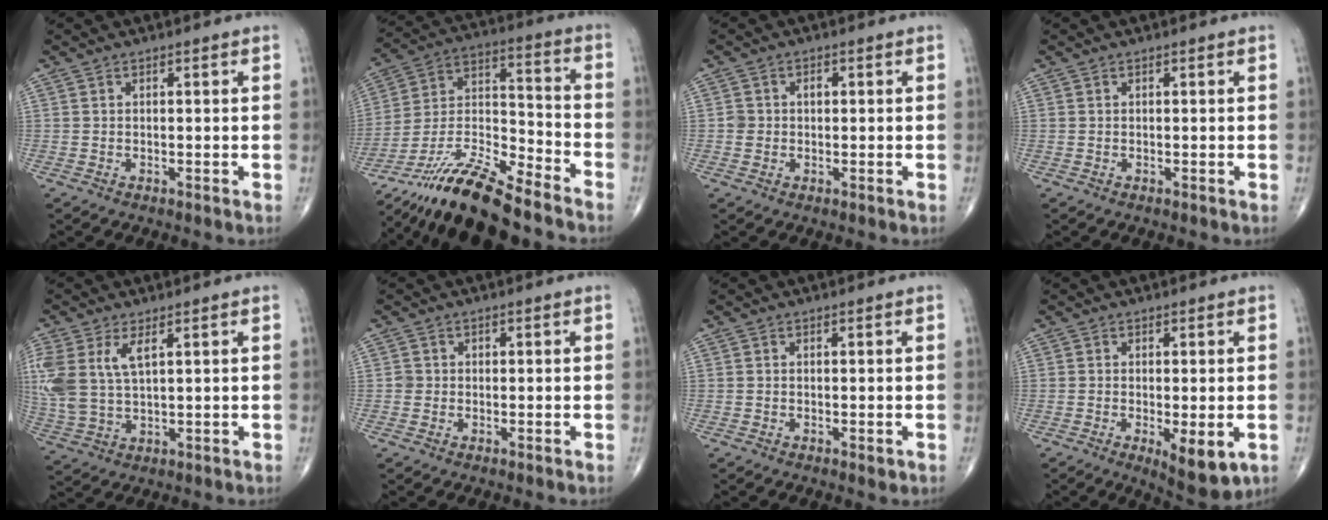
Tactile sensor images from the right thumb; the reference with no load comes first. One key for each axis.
{"total": 18.1, "fx": -15.2, "fy": 3.7, "fz": 9.2, "tx": -0.171, "ty": 0.076, "tz": -0.280}
{"total": 2.3, "fx": 0.1, "fy": 2.1, "fz": 1.1, "tx": -0.006, "ty": 0.006, "tz": 0.003}
{"total": 0.0}
{"total": 11.5, "fx": 3.7, "fy": 5.8, "fz": 9.2, "tx": -0.228, "ty": -0.001, "tz": 0.087}
{"total": 1.4, "fx": -0.1, "fy": 1.3, "fz": 0.1, "tx": 0.007, "ty": 0.005, "tz": -0.004}
{"total": 1.0, "fx": -0.4, "fy": 0.5, "fz": 0.8, "tx": -0.011, "ty": -0.003, "tz": -0.005}
{"total": 7.7, "fx": -2.4, "fy": 2.7, "fz": 6.8, "tx": -0.095, "ty": -0.018, "tz": -0.029}